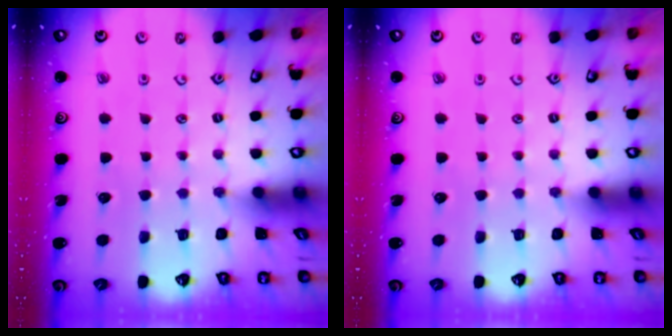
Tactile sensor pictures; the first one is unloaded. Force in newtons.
{"total": 0.0}